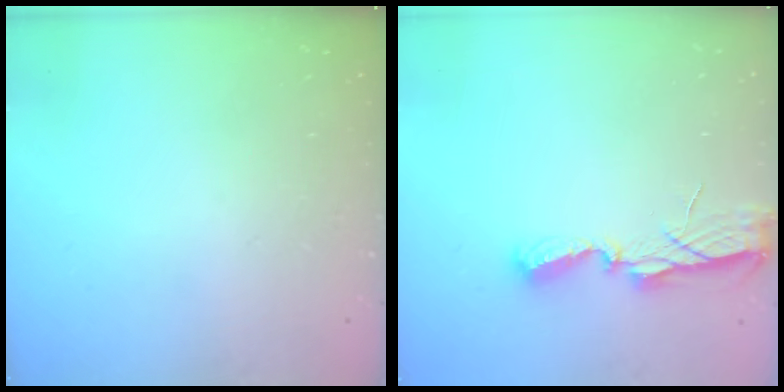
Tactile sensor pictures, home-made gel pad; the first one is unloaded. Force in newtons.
{"total": 7.1, "press": 7.1, "slide": 0.5}